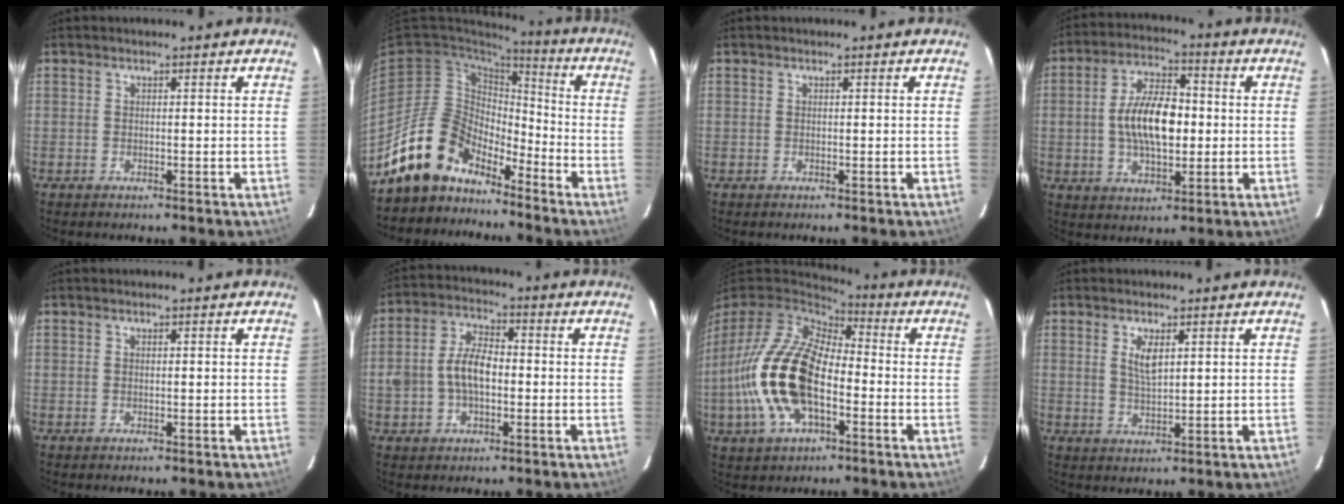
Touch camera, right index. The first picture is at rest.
{"total": 13.7, "force": [-11.0, 6.8, 4.2], "torque": [-0.090, 0.023, -0.200]}
{"total": 0.0}
{"total": 12.4, "force": [-0.3, 6.2, 10.7], "torque": [-0.202, 0.012, -0.003]}
{"total": 0.0}
{"total": 8.6, "force": [-1.1, 5.2, 6.8], "torque": [-0.135, 0.016, -0.016]}
{"total": 19.7, "force": [-4.3, 10.6, 16.0], "torque": [-0.346, -0.007, -0.081]}
{"total": 4.0, "force": [1.6, 1.4, 3.4], "torque": [-0.061, -0.002, 0.032]}